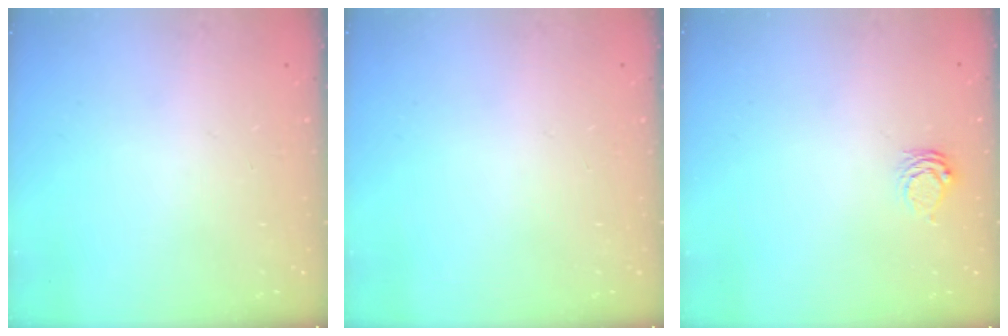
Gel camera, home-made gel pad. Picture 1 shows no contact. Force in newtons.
{"total": 0.0}
{"total": 3.9, "press": 3.8, "slide": 0.4}